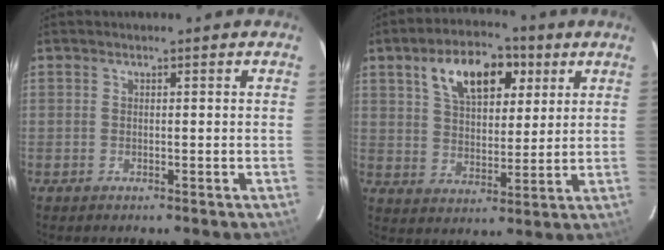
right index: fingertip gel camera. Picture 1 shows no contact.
{"total": 13.2, "force": [6.4, 7.0, 9.2], "torque": [-0.155, 0.028, 0.107]}